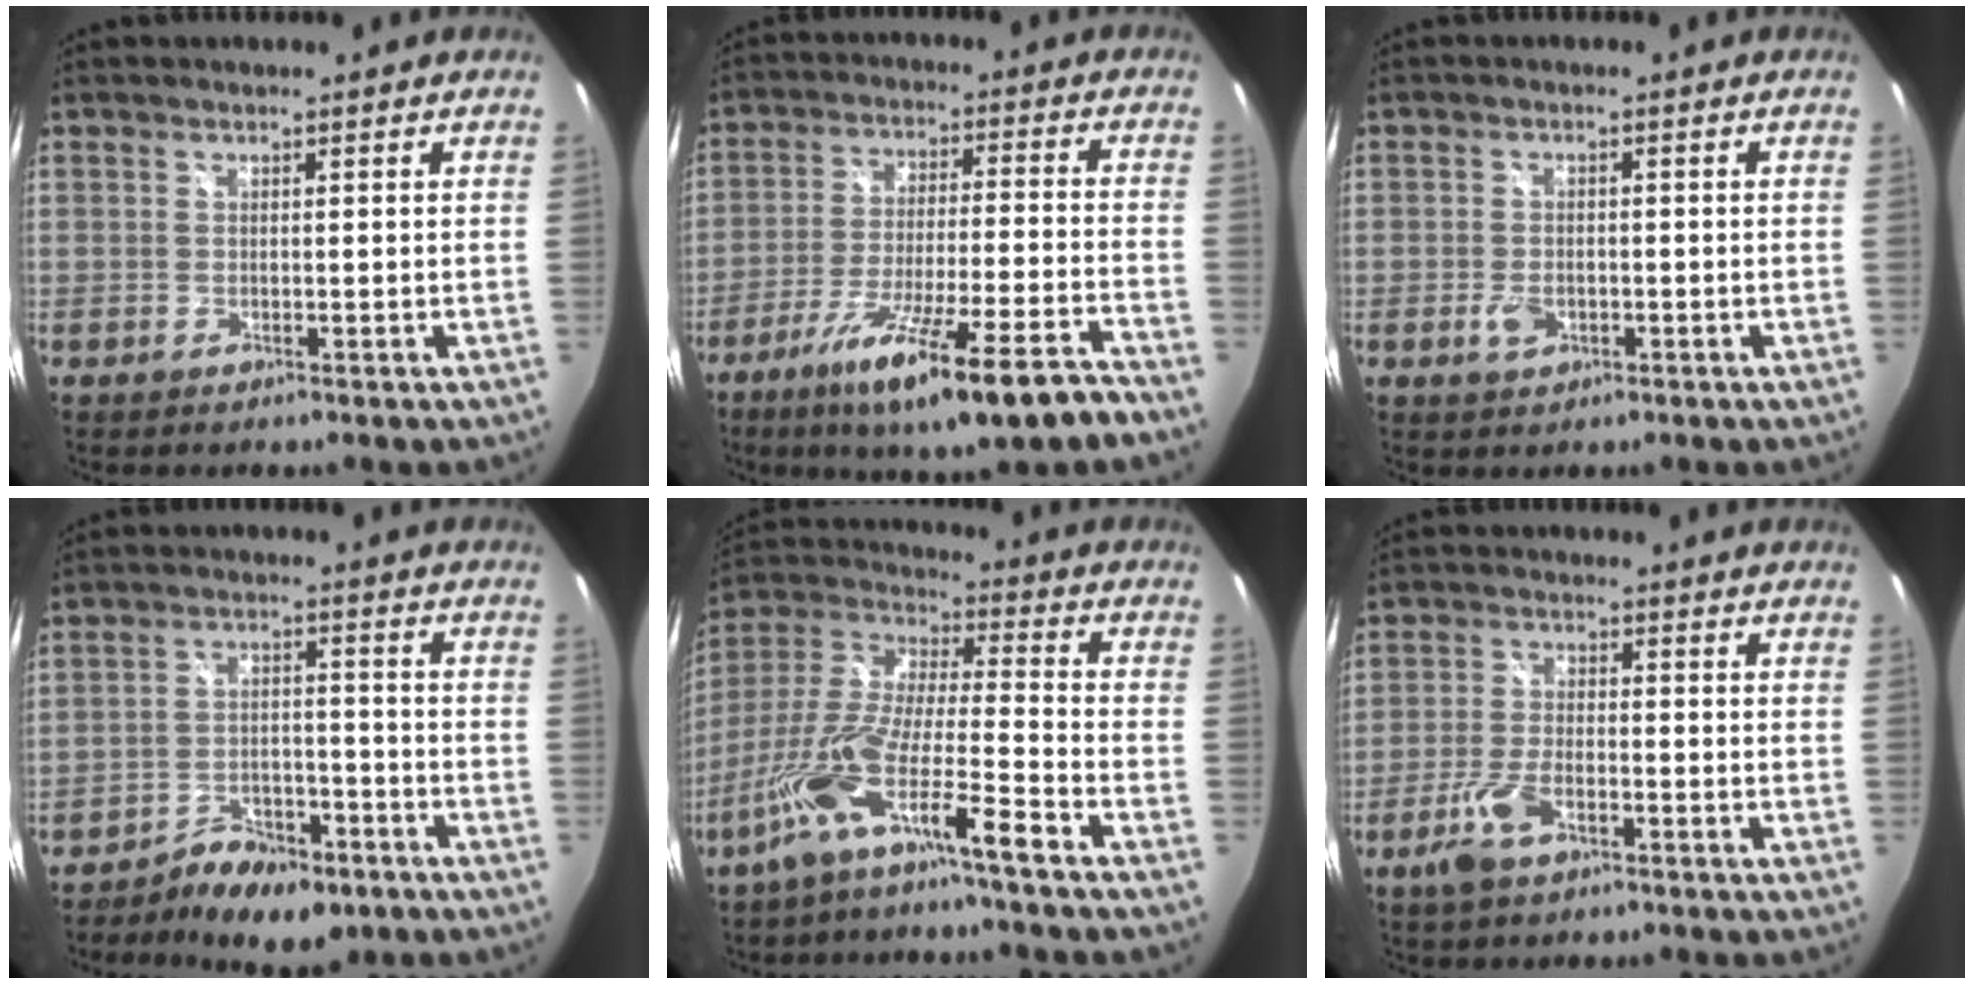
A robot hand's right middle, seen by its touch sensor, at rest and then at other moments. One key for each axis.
{"total": 18.1, "fx": -12.6, "fy": 0.8, "fz": 13.1, "tx": -0.231, "ty": -0.056, "tz": -0.196}
{"total": 3.2, "fx": -1.2, "fy": 2.3, "fz": 1.9, "tx": -0.037, "ty": -0.001, "tz": -0.019}
{"total": 9.3, "fx": -7.0, "fy": 4.1, "fz": 4.7, "tx": -0.090, "ty": 0.006, "tz": -0.107}
{"total": 13.5, "fx": -8.8, "fy": 0.5, "fz": 10.1, "tx": -0.200, "ty": -0.010, "tz": -0.168}
{"total": 6.6, "fx": -3.9, "fy": 2.9, "fz": 4.4, "tx": -0.107, "ty": -0.003, "tz": -0.073}